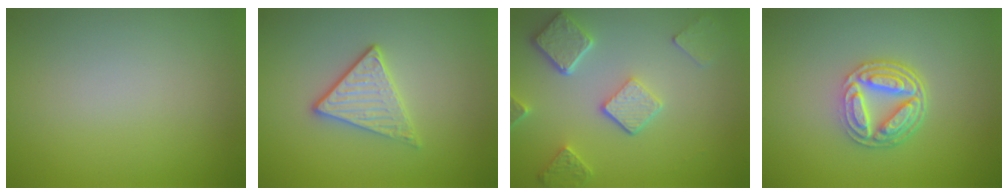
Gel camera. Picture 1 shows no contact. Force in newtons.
{"total": 3.0, "press": 2.7, "slide": 1.2}
{"total": 5.1, "press": 3.9, "slide": 3.2}
{"total": 5.0, "press": 3.7, "slide": 3.3}